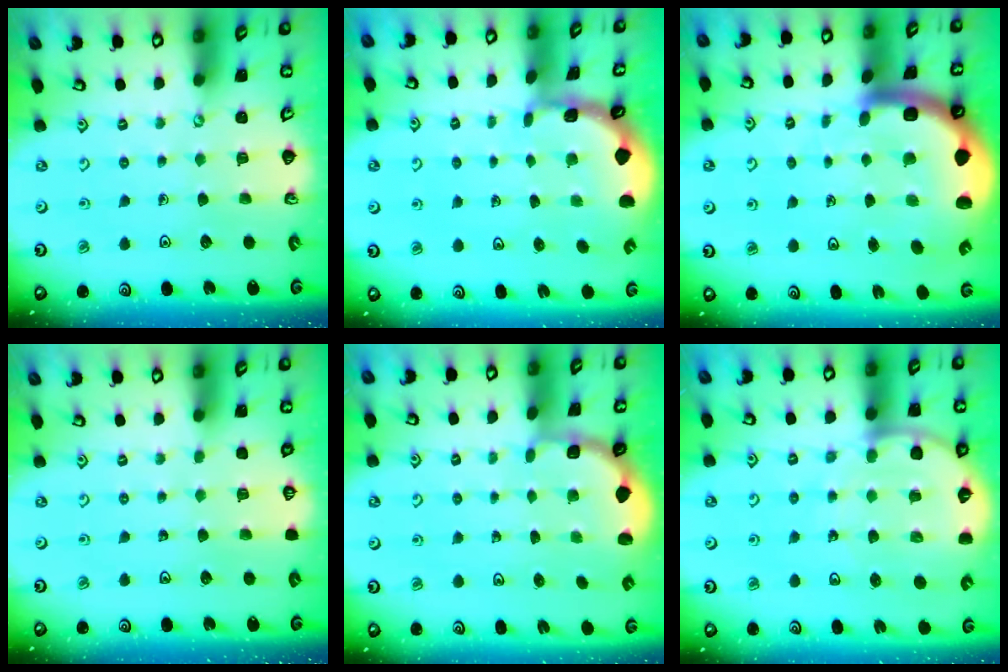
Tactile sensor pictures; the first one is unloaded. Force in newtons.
{"total": 1.3, "press": 1.3, "slide": 0.1}
{"total": 10.8, "press": 10.6, "slide": 2.1}
{"total": 0.0}
{"total": 1.8, "press": 1.6, "slide": 0.7}
{"total": 8.8, "press": 8.5, "slide": 2.2}